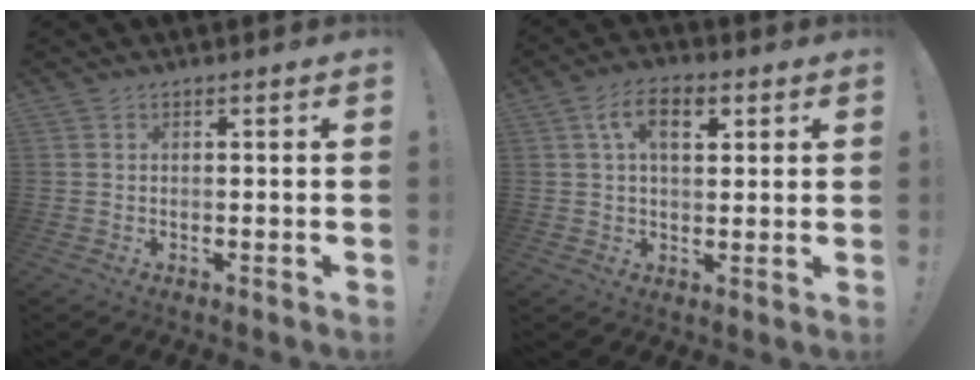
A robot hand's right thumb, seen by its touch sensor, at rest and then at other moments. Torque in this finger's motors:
{"motor_torque": [0.92, 0.95, 0.13, -0.04, 0.24]}